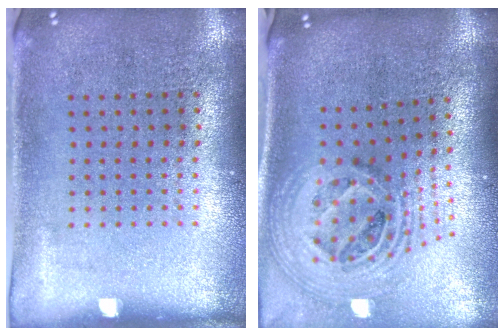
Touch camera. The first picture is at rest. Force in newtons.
{"total": 2.5, "press": 1.8, "slide": 1.7}